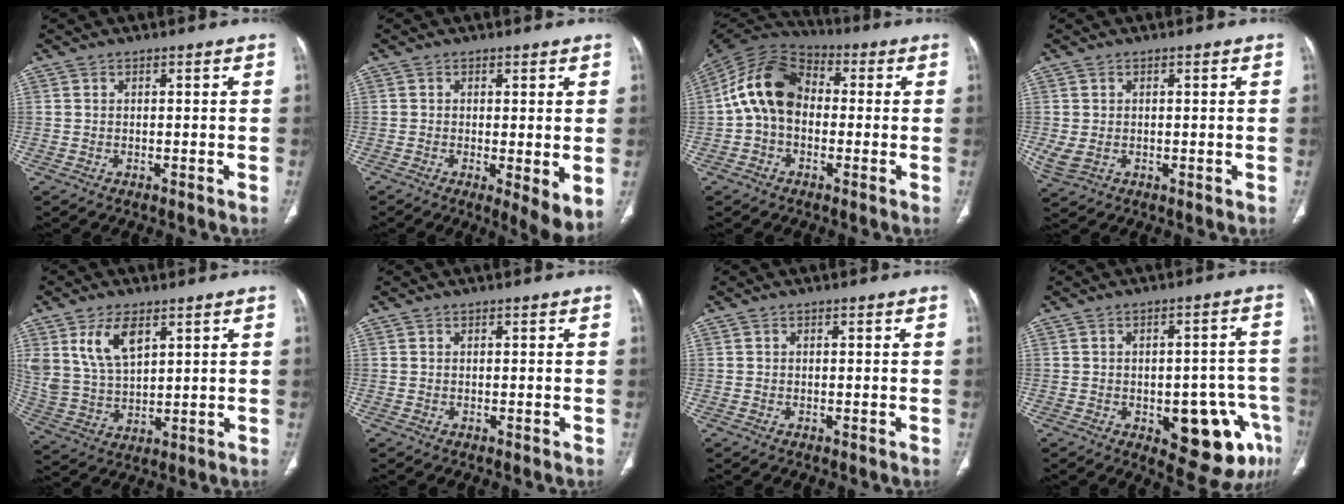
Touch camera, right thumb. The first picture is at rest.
{"total": 6.0, "force": [-0.7, 1.7, 5.7], "torque": [-0.089, -0.021, -0.011]}
{"total": 13.4, "force": [-0.3, 9.6, 9.3], "torque": [-0.162, 0.035, -0.021]}
{"total": 3.6, "force": [-0.1, 2.6, 2.6], "torque": [-0.066, 0.000, 0.009]}
{"total": 10.4, "force": [5.1, 5.6, 7.2], "torque": [-0.132, -0.019, 0.113]}
{"total": 0.0}
{"total": 0.0}
{"total": 14.4, "force": [-5.5, 6.6, 11.6], "torque": [-0.109, 0.028, -0.055]}